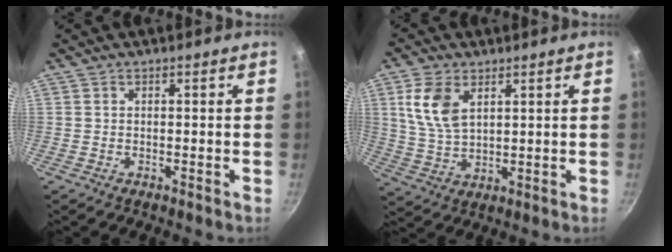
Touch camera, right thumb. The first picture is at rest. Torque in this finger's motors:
{"motor_torque": [-0.13, 0.84, 1.15, 0.25, 0.14]}